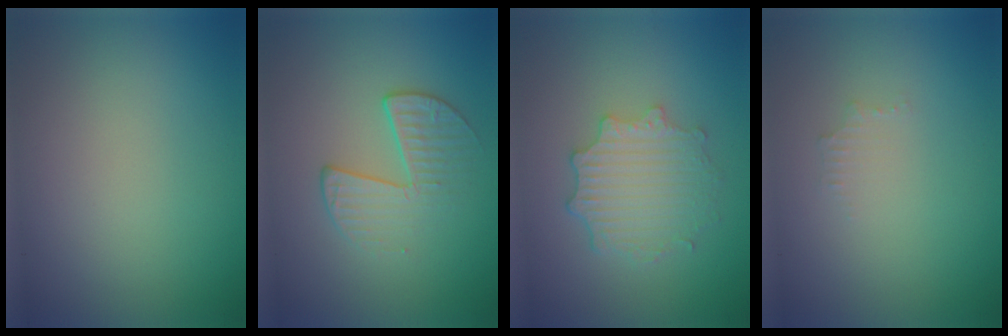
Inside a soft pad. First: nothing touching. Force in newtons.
{"total": 2.4, "press": 1.7, "slide": 1.8}
{"total": 4.0, "press": 3.2, "slide": 2.4}
{"total": 0.9, "press": 0.8, "slide": 0.1}